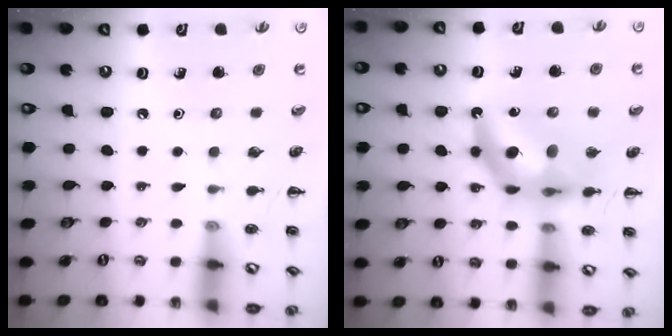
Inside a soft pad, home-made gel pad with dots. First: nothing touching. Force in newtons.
{"total": 12.2, "press": 11.6, "slide": 3.7}